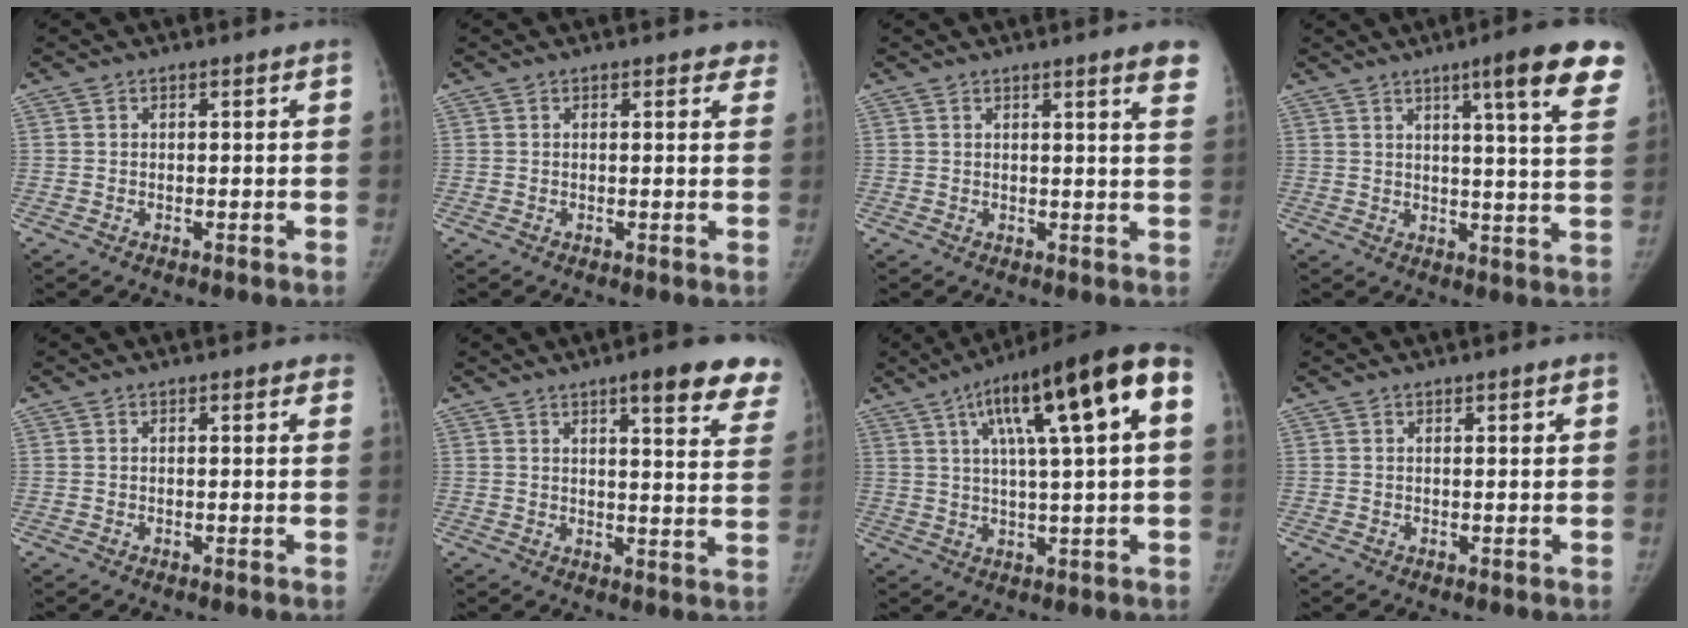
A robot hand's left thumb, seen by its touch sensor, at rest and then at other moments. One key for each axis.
{"total": 2.2, "fx": 1.7, "fy": 1.2, "fz": 0.7, "tx": 0.020, "ty": -0.005, "tz": 0.005}
{"total": 6.0, "fx": 4.2, "fy": 0.2, "fz": 4.3, "tx": -0.042, "ty": -0.016, "tz": 0.038}
{"total": 14.4, "fx": 8.7, "fy": 1.5, "fz": 11.4, "tx": -0.129, "ty": -0.041, "tz": 0.098}
{"total": 1.2, "fx": 0.9, "fy": 0.6, "fz": 0.7, "tx": 0.007, "ty": 0.000, "tz": 0.003}
{"total": 14.3, "fx": 10.1, "fy": 3.3, "fz": 9.6, "tx": -0.081, "ty": -0.043, "tz": 0.109}
{"total": 18.7, "fx": 5.7, "fy": 3.5, "fz": 17.5, "tx": -0.269, "ty": 0.021, "tz": 0.081}
{"total": 0.7, "fx": 0.4, "fy": 0.3, "fz": 0.6, "tx": -0.005, "ty": 0.000, "tz": 0.005}